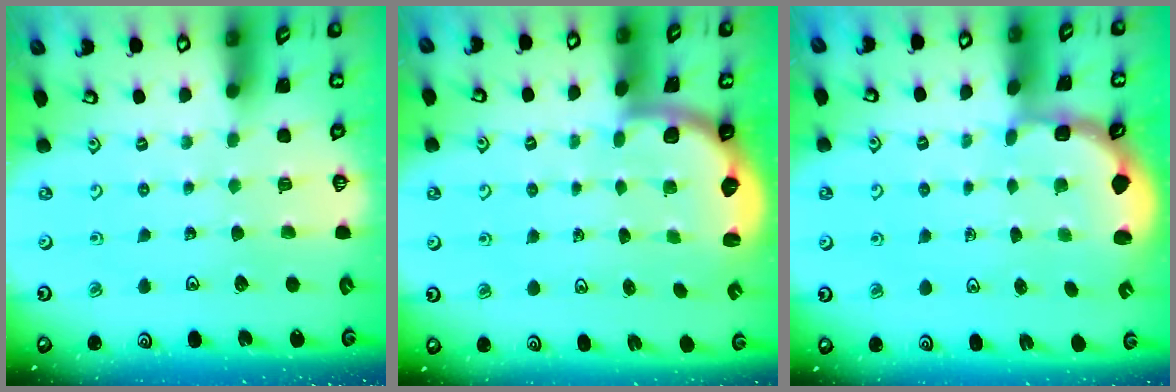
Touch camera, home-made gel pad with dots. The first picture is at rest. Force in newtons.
{"total": 2.3, "press": 2.0, "slide": 1.3}
{"total": 2.7, "press": 2.0, "slide": 1.8}